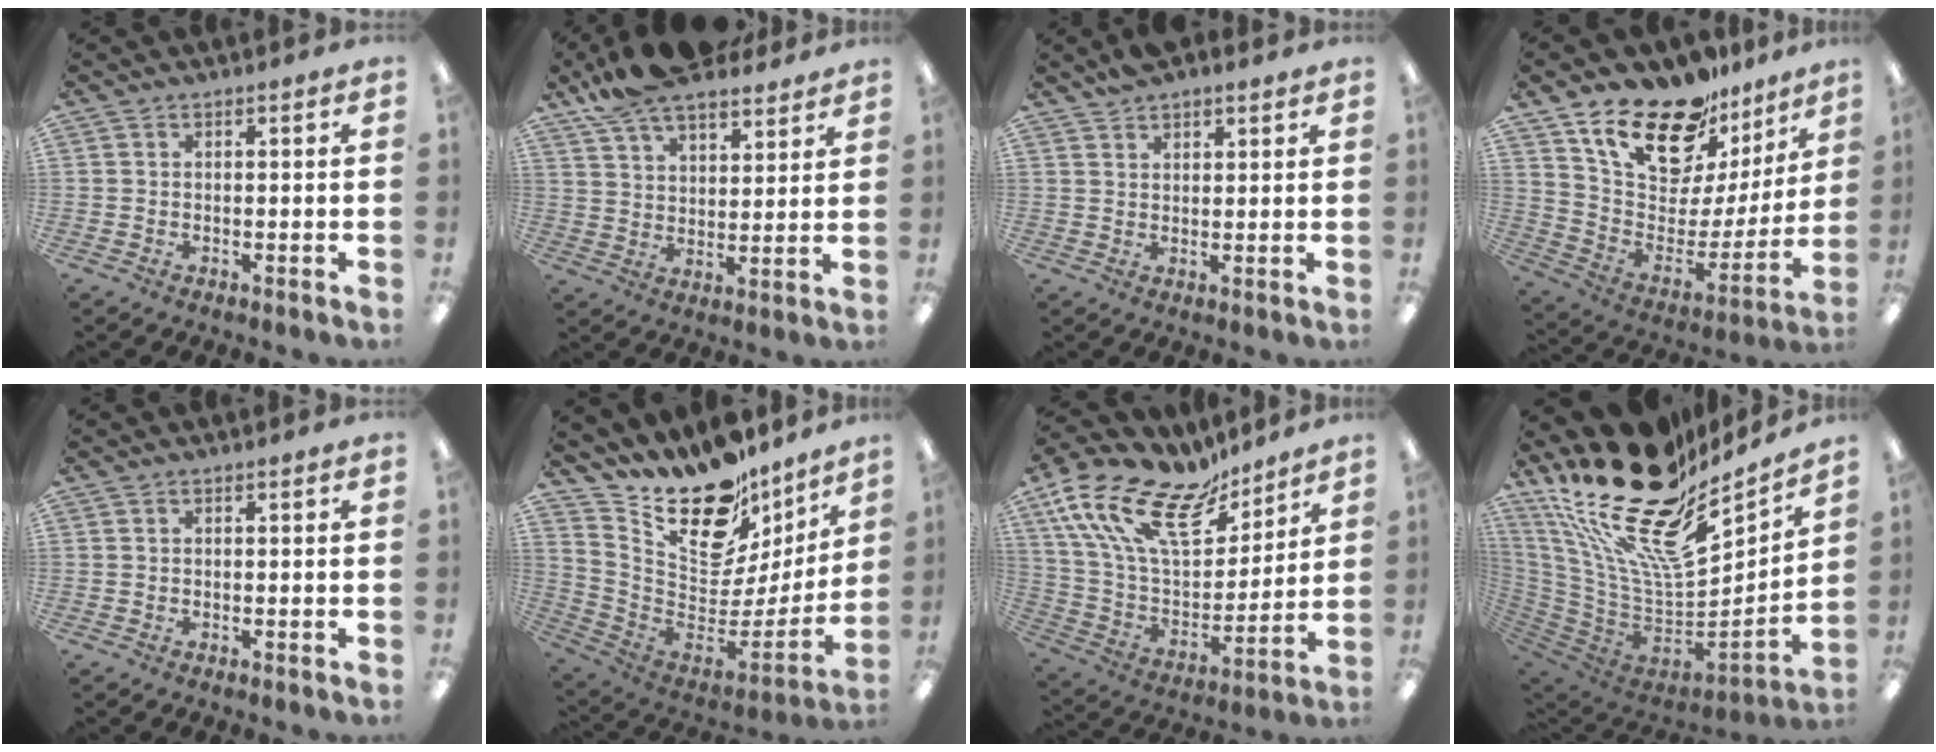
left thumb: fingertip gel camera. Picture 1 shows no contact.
{"total": 11.6, "force": [9.8, 4.1, 4.7], "torque": [-0.097, -0.051, 0.184]}
{"total": 3.3, "force": [2.9, 1.2, 0.7], "torque": [-0.019, -0.008, 0.058]}
{"total": 21.4, "force": [16.9, 9.1, 9.5], "torque": [-0.176, -0.114, 0.302]}
{"total": 0.0}
{"total": 19.8, "force": [15.0, 9.8, 8.6], "torque": [-0.139, -0.119, 0.268]}
{"total": 21.4, "force": [12.9, 10.4, 13.4], "torque": [-0.287, -0.081, 0.227]}
{"total": 28.5, "force": [17.0, 12.9, 19.0], "torque": [-0.334, -0.138, 0.302]}